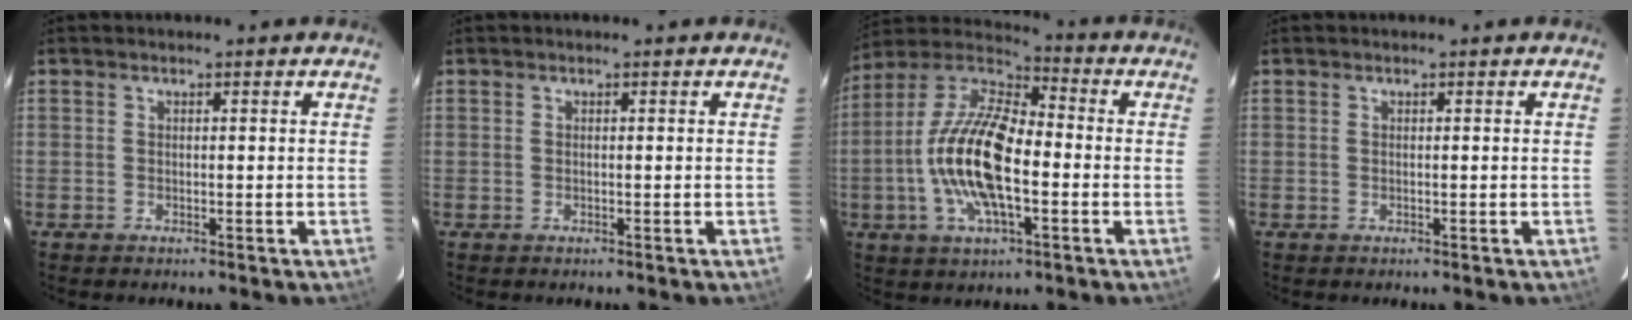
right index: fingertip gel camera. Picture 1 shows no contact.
{"total": 0.0}
{"total": 17.5, "force": [-3.3, 7.1, 15.7], "torque": [-0.316, 0.003, -0.073]}
{"total": 0.0}